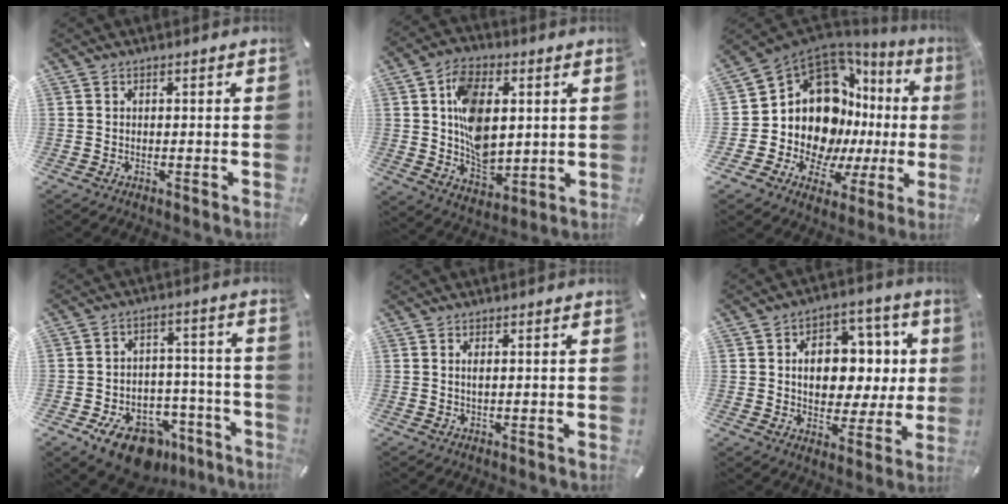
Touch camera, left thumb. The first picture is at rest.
{"total": 12.6, "force": [2.2, 8.6, 8.9], "torque": [-0.155, 0.009, 0.044]}
{"total": 18.0, "force": [3.4, 13.3, 11.6], "torque": [-0.216, -0.070, 0.078]}
{"total": 13.0, "force": [-8.1, 8.1, 6.2], "torque": [-0.072, 0.064, -0.130]}
{"total": 1.2, "force": [0.3, 0.2, 1.1], "torque": [-0.022, 0.001, 0.003]}
{"total": 12.3, "force": [1.2, 9.7, 7.4], "torque": [-0.102, -0.003, 0.028]}